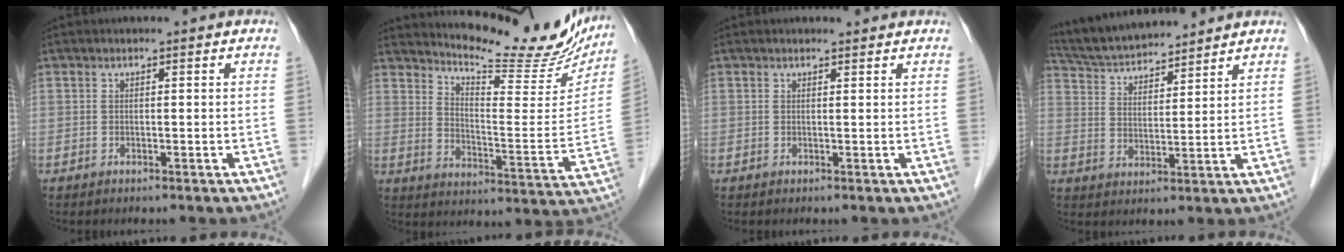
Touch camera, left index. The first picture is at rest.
{"total": 18.6, "force": [17.2, 3.7, 6.2], "torque": [-0.087, -0.054, 0.220]}
{"total": 0.9, "force": [0.8, 0.3, 0.0], "torque": [-0.011, 0.001, 0.012]}
{"total": 12.7, "force": [11.9, 2.0, 3.9], "torque": [-0.078, 0.026, 0.214]}